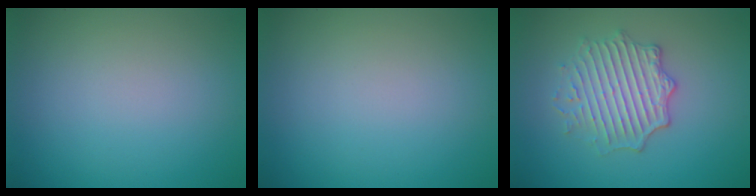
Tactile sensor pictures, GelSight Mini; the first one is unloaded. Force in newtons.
{"total": 0.0}
{"total": 4.1, "press": 3.6, "slide": 1.8}